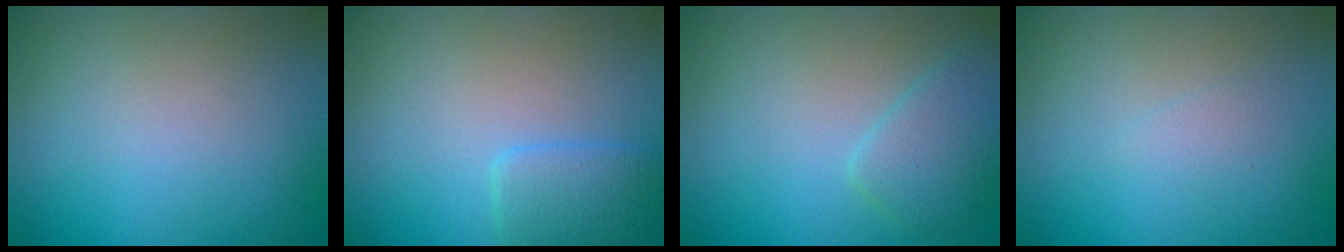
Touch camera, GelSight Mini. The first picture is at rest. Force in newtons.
{"total": 2.6, "press": 2.5, "slide": 0.3}
{"total": 2.5, "press": 2.5, "slide": 0.1}
{"total": 0.7, "press": 0.7, "slide": 0.1}